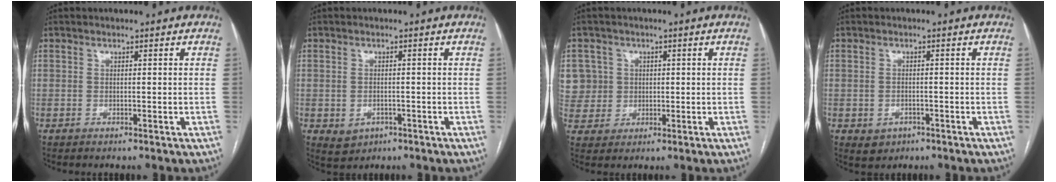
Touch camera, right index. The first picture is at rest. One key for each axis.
{"total": 3.0, "fx": -1.1, "fy": 2.4, "fz": 1.5, "tx": -0.026, "ty": -0.002, "tz": -0.003}
{"total": 9.0, "fx": 2.3, "fy": 8.7, "fz": 0.9, "tx": -0.034, "ty": 0.035, "tz": 0.065}
{"total": 2.7, "fx": -1.2, "fy": 2.1, "fz": 1.1, "tx": -0.017, "ty": 0.002, "tz": -0.006}